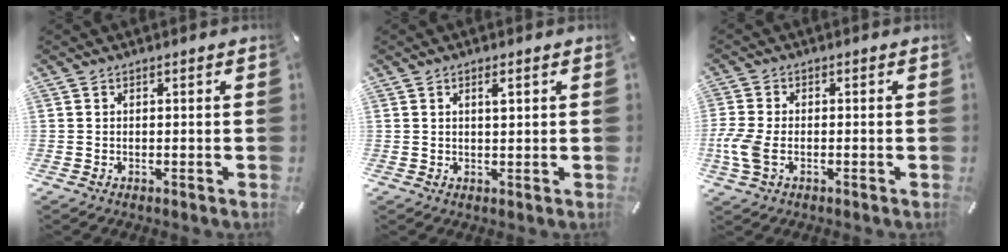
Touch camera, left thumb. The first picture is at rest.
{"total": 2.0, "force": [0.9, 0.5, 1.7], "torque": [-0.027, -0.001, 0.011]}
{"total": 6.4, "force": [-1.8, 3.6, 4.9], "torque": [-0.117, -0.003, -0.035]}